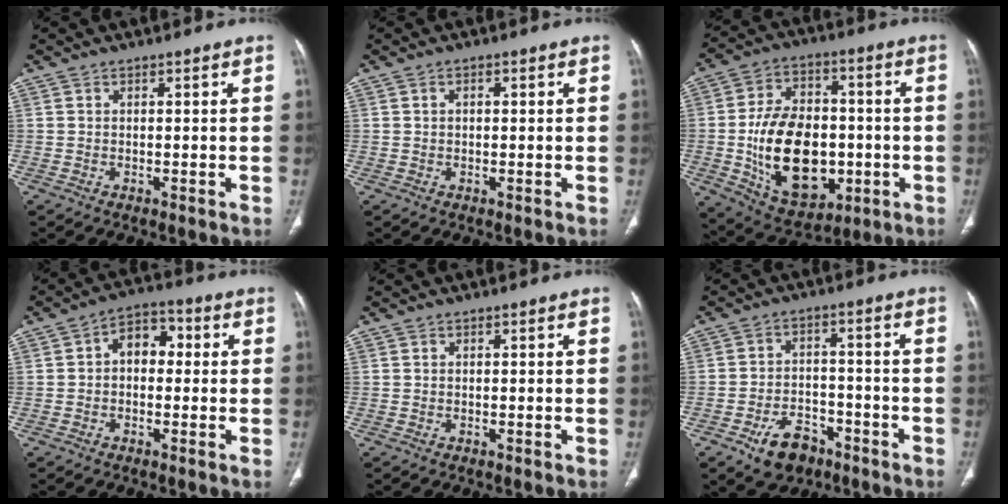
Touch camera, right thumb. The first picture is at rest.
{"total": 0.8, "force": [0.2, 0.5, 0.6], "torque": [-0.012, 0.003, 0.004]}
{"total": 21.5, "force": [-3.4, 14.3, 15.7], "torque": [-0.228, 0.015, -0.031]}
{"total": 8.8, "force": [1.4, 5.8, 6.5], "torque": [-0.074, 0.024, 0.014]}
{"total": 0.0}
{"total": 8.7, "force": [-5.2, 5.6, 4.3], "torque": [-0.050, 0.034, -0.079]}